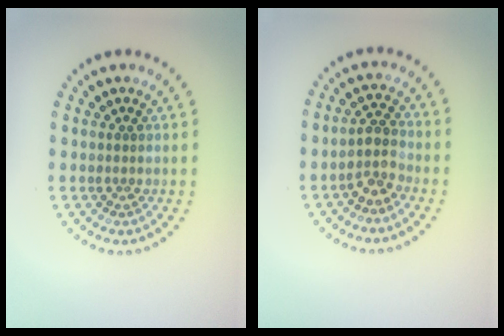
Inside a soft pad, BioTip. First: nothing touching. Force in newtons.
{"total": 2.3, "press": 2.0, "slide": 1.1}